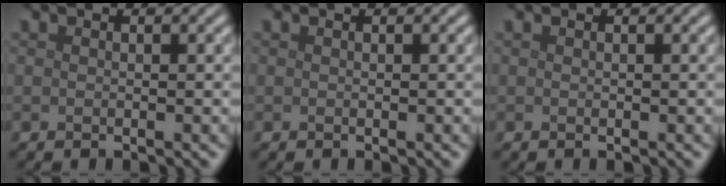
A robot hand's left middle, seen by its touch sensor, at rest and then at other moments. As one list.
[{"total": 0.0}, {"total": 0.0}]